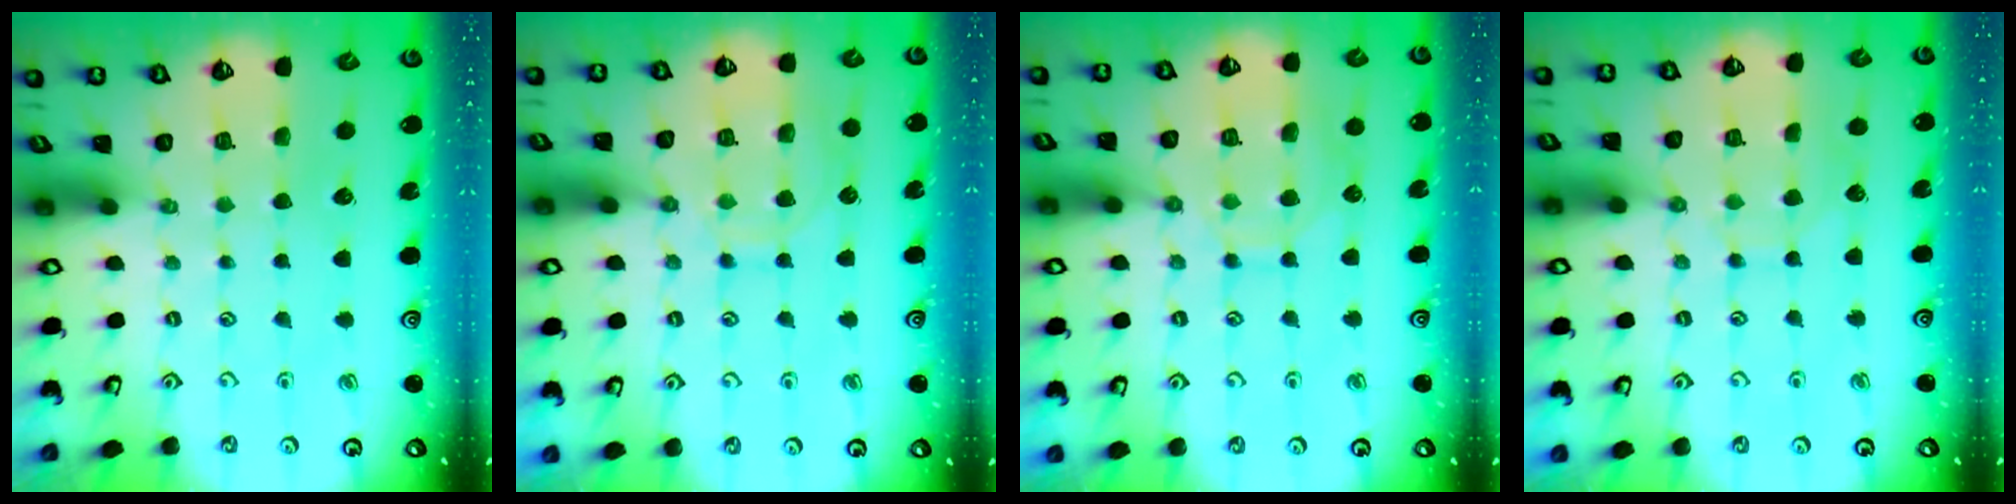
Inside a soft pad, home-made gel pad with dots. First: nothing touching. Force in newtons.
{"total": 11.0, "press": 11.0, "slide": 1.1}
{"total": 10.3, "press": 10.2, "slide": 0.9}
{"total": 6.2, "press": 6.2, "slide": 0.5}